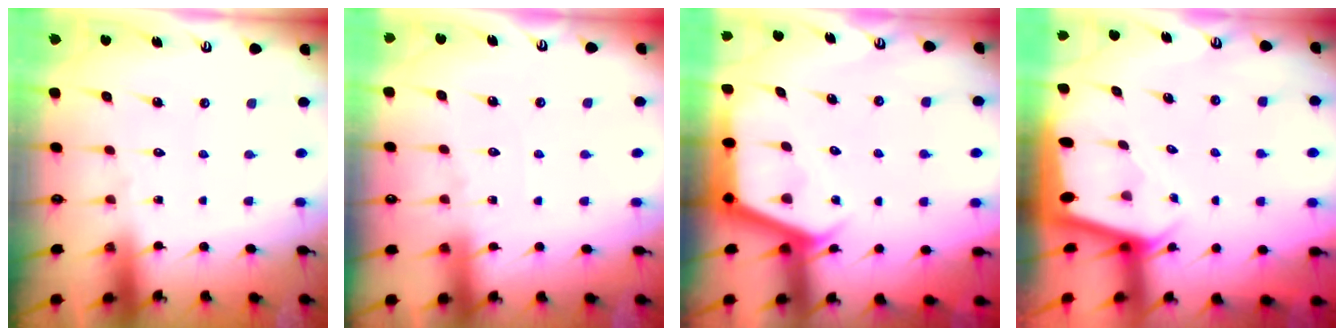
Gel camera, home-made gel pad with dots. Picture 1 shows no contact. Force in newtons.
{"total": 2.7, "press": 2.7, "slide": 0.4}
{"total": 3.9, "press": 3.8, "slide": 0.4}
{"total": 1.8, "press": 1.8, "slide": 0.1}